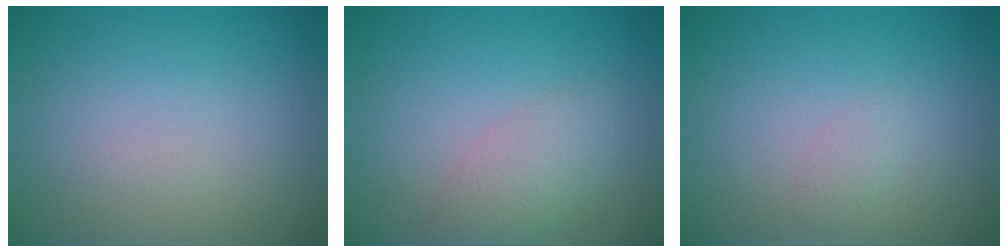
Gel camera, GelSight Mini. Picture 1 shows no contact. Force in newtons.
{"total": 2.7, "press": 2.7, "slide": 0.1}
{"total": 0.8, "press": 0.8, "slide": 0.0}